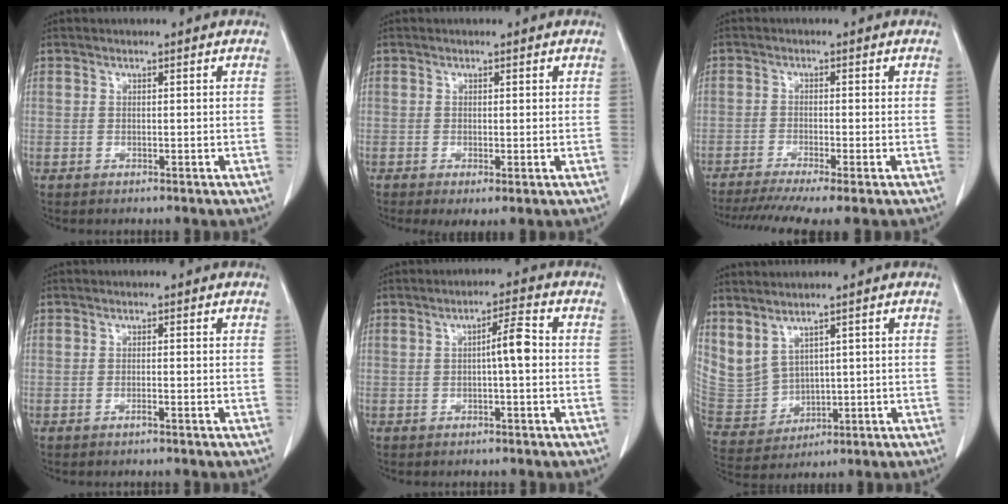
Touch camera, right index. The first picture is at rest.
{"total": 2.1, "force": [-0.4, 0.6, 1.9], "torque": [-0.032, -0.007, -0.004]}
{"total": 9.6, "force": [-7.3, 0.2, 6.3], "torque": [-0.097, -0.013, -0.117]}
{"total": 0.6, "force": [-0.4, -0.1, 0.4], "torque": [-0.007, 0.000, -0.007]}
{"total": 4.1, "force": [-0.1, 0.3, 4.0], "torque": [-0.063, 0.007, -0.004]}
{"total": 8.4, "force": [4.8, 5.5, 4.2], "torque": [-0.106, 0.002, 0.126]}